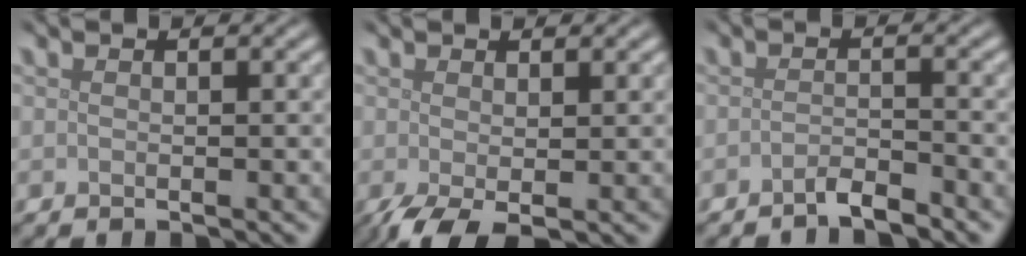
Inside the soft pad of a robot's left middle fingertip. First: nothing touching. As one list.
[{"total": 2.2, "force": [-0.7, 0.8, 1.9], "torque": [-0.047, -0.011, -0.014]}, {"total": 1.5, "force": [-1.3, 0.2, 0.7], "torque": [-0.015, 0.003, -0.027]}]